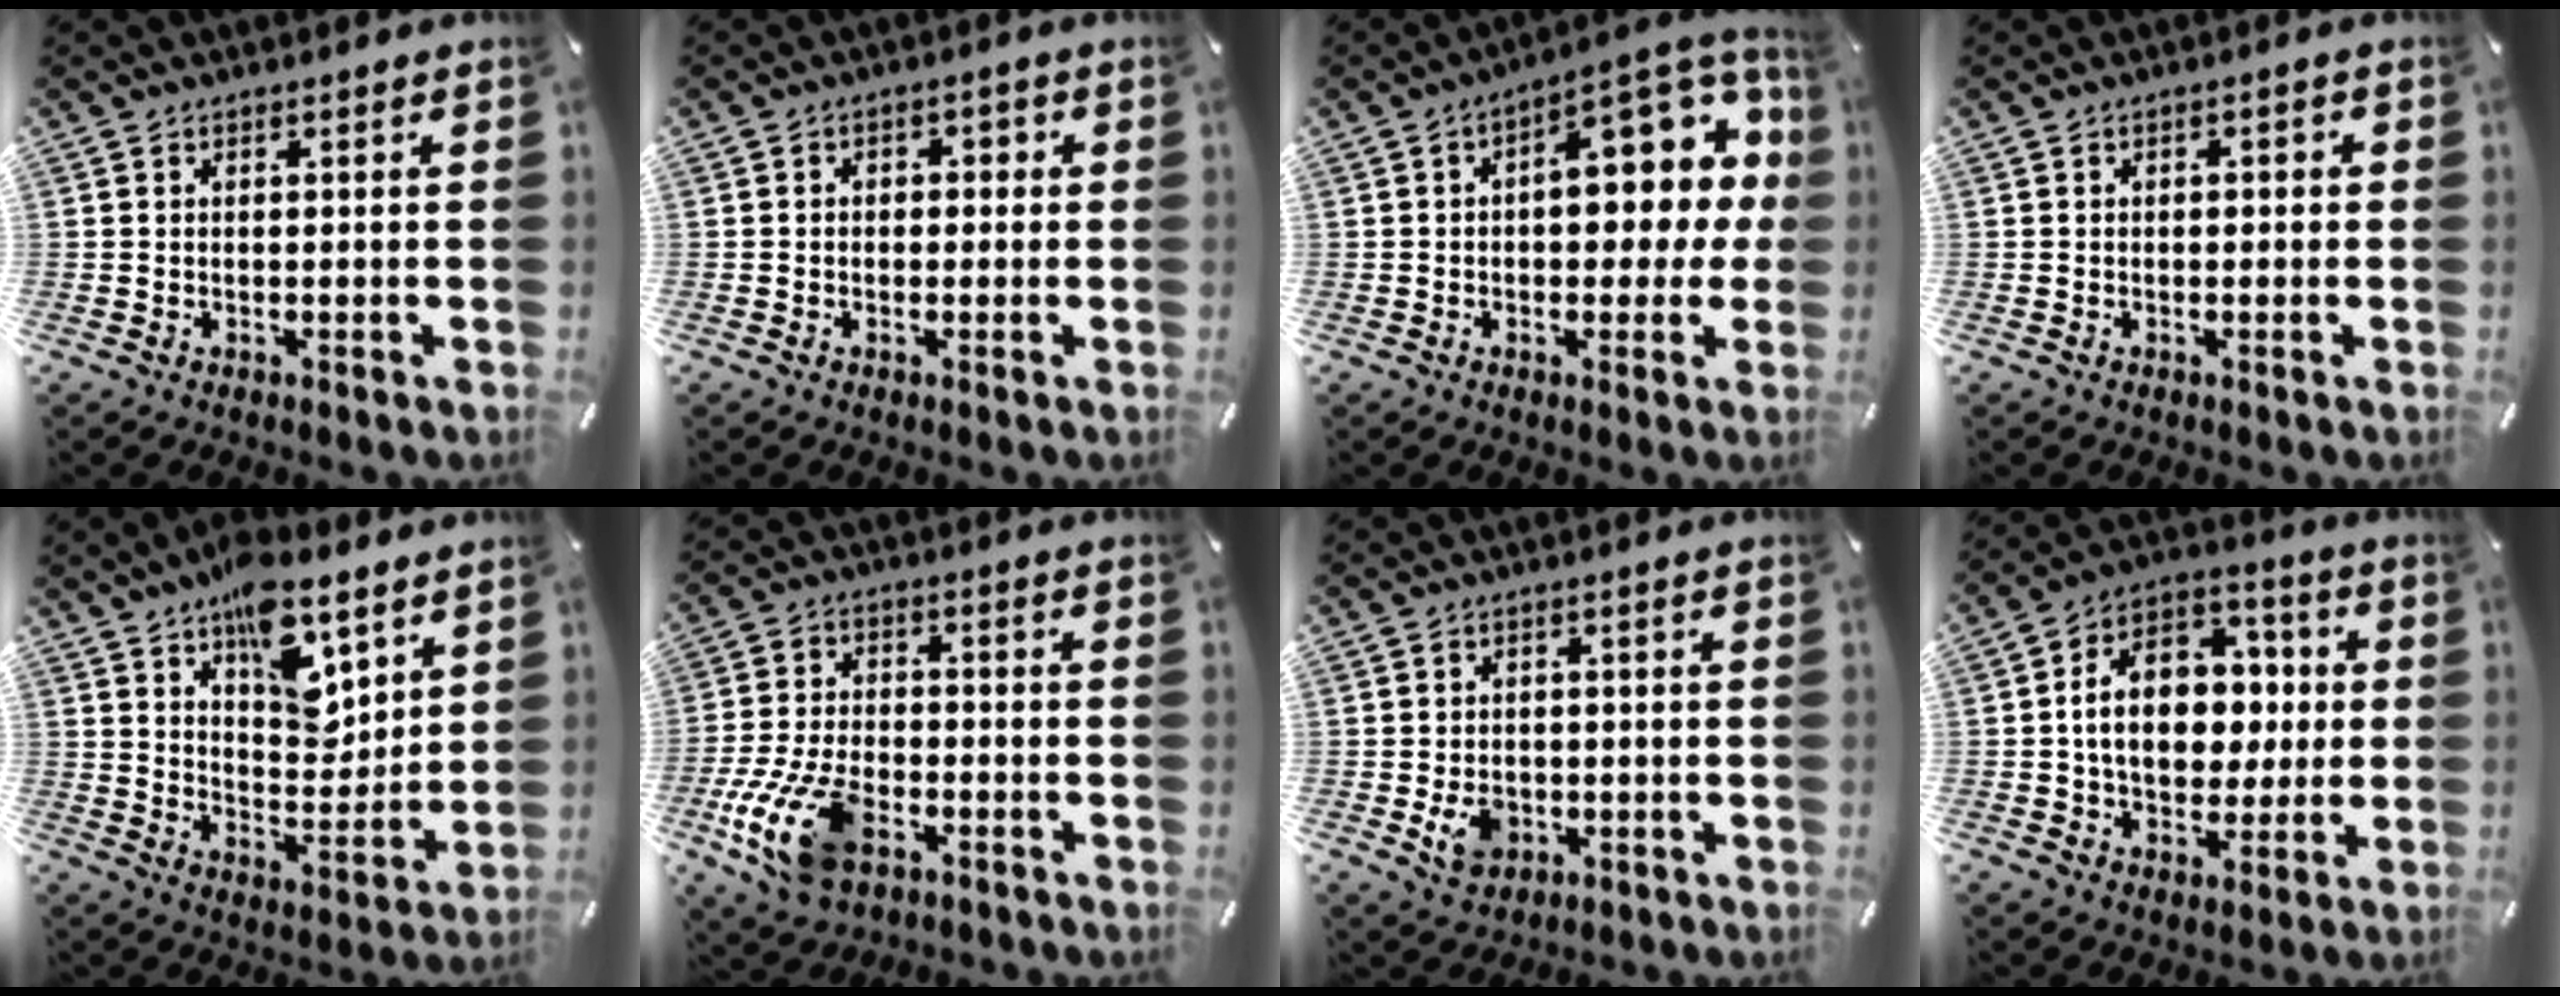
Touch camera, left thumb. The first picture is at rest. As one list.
[{"total": 2.2, "force": [-1.0, 1.6, 1.0], "torque": [-0.019, 0.013, -0.024]}, {"total": 15.7, "force": [3.5, 8.7, 12.5], "torque": [-0.141, -0.027, 0.055]}, {"total": 1.2, "force": [-0.6, 0.7, 0.7], "torque": [-0.013, 0.005, -0.014]}, {"total": 14.3, "force": [9.0, 7.5, 8.2], "torque": [-0.107, -0.060, 0.157]}, {"total": 14.0, "force": [-6.3, 7.8, 9.8], "torque": [-0.203, 0.021, -0.107]}, {"total": 5.8, "force": [-1.5, 4.7, 3.1], "torque": [-0.055, -0.002, -0.028]}, {"total": 14.3, "force": [-0.2, 11.1, 9.0], "torque": [-0.152, 0.005, 0.000]}]